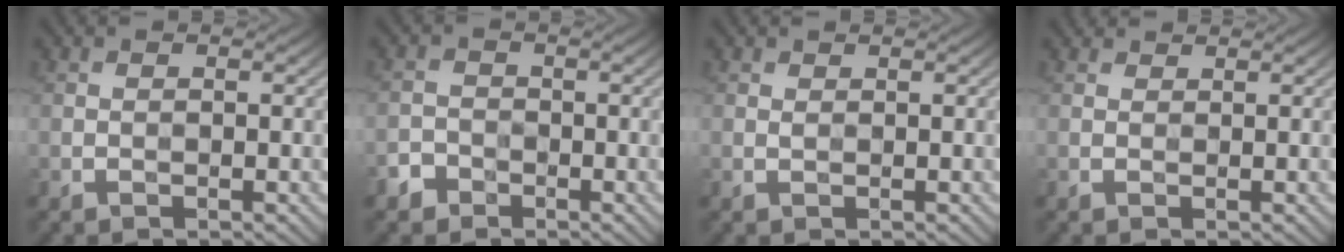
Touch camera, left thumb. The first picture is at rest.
{"total": 2.2, "force": [-1.6, 1.6, 0.1], "torque": [-0.002, -0.004, -0.038]}
{"total": 0.0}
{"total": 1.0, "force": [1.0, 0.1, -0.2], "torque": [0.000, -0.002, 0.016]}